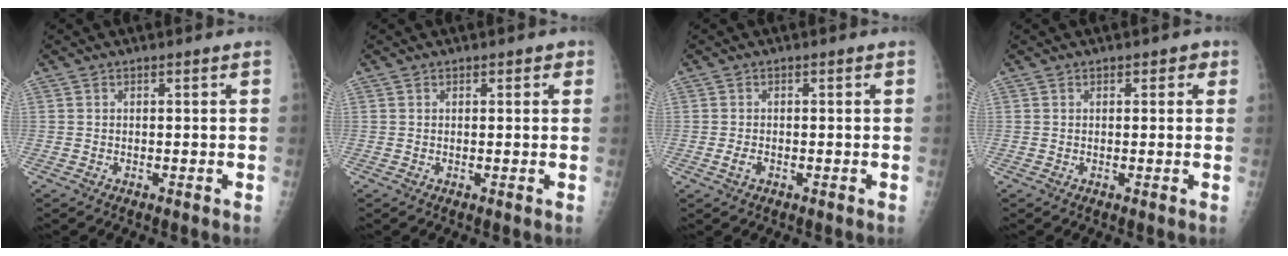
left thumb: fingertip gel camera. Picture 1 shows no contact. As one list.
[{"total": 1.3, "force": [0.8, 0.9, 0.6], "torque": [0.010, -0.001, 0.004]}, {"total": 1.6, "force": [-0.5, 1.0, 1.1], "torque": [-0.021, 0.000, -0.012]}, {"total": 2.0, "force": [1.0, 1.4, 1.0], "torque": [0.008, 0.000, 0.007]}]